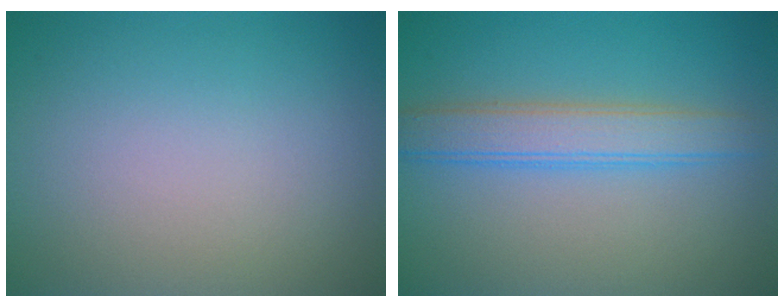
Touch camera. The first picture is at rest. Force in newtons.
{"total": 3.8, "press": 3.8, "slide": 0.1}